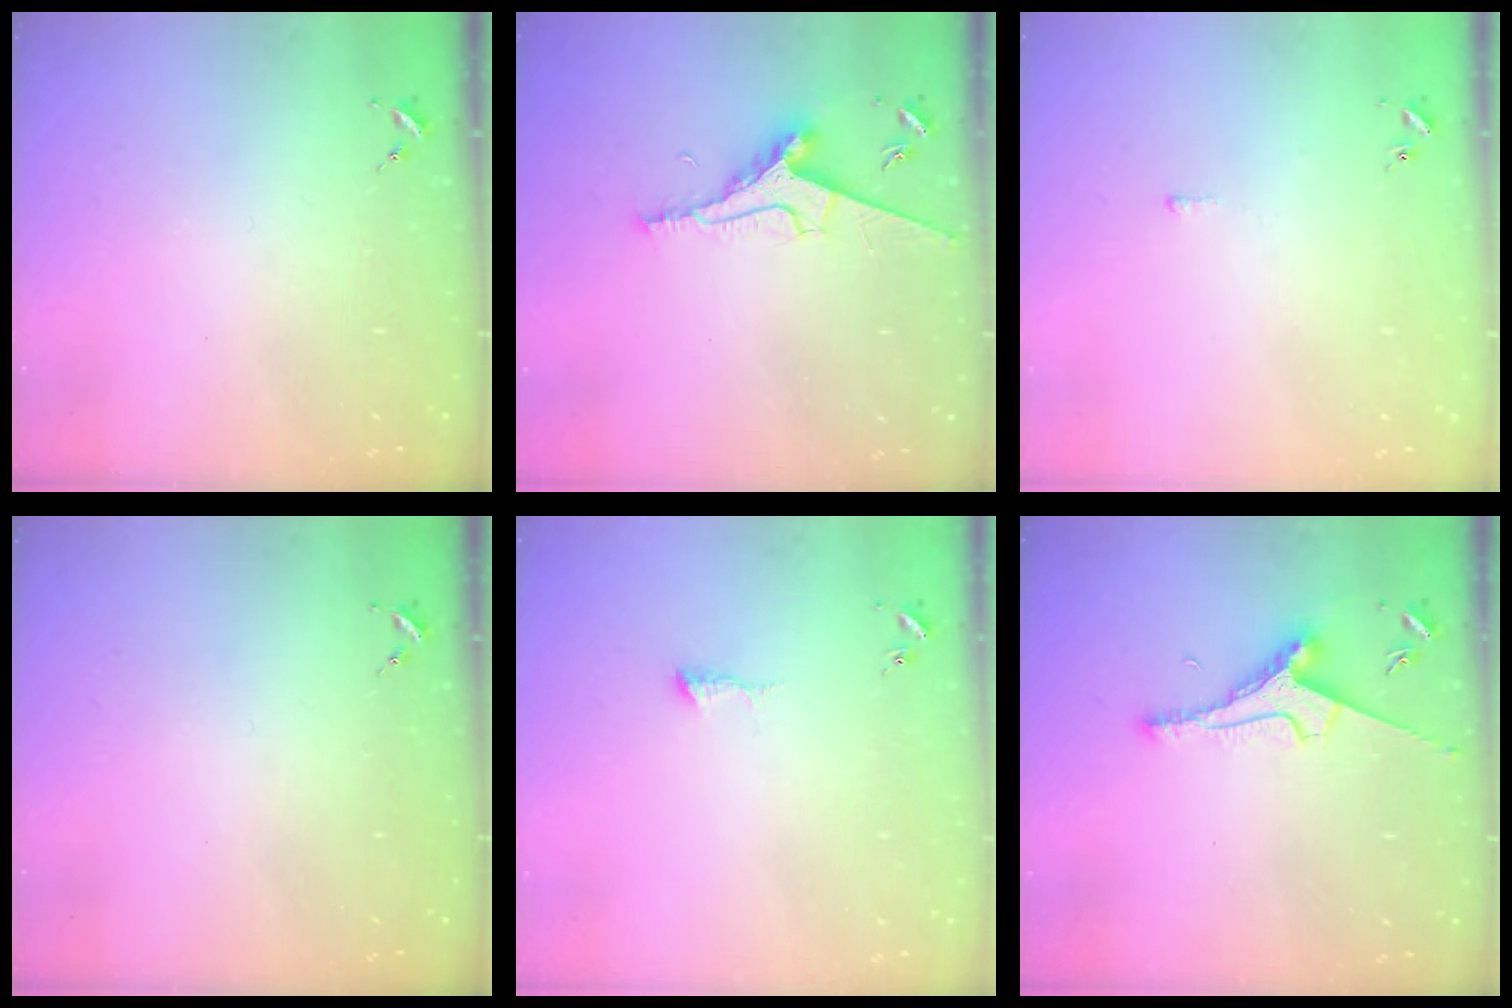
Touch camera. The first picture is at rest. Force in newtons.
{"total": 8.9, "press": 8.9, "slide": 1.1}
{"total": 2.6, "press": 2.6, "slide": 0.4}
{"total": 0.0}
{"total": 5.5, "press": 5.5, "slide": 0.5}
{"total": 7.5, "press": 7.4, "slide": 0.9}